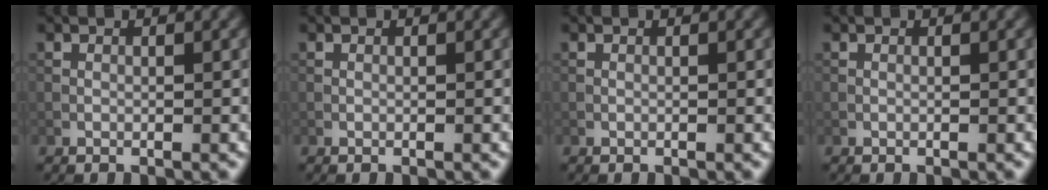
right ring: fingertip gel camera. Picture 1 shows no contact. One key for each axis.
{"total": 0.0}
{"total": 0.0}
{"total": 0.0}